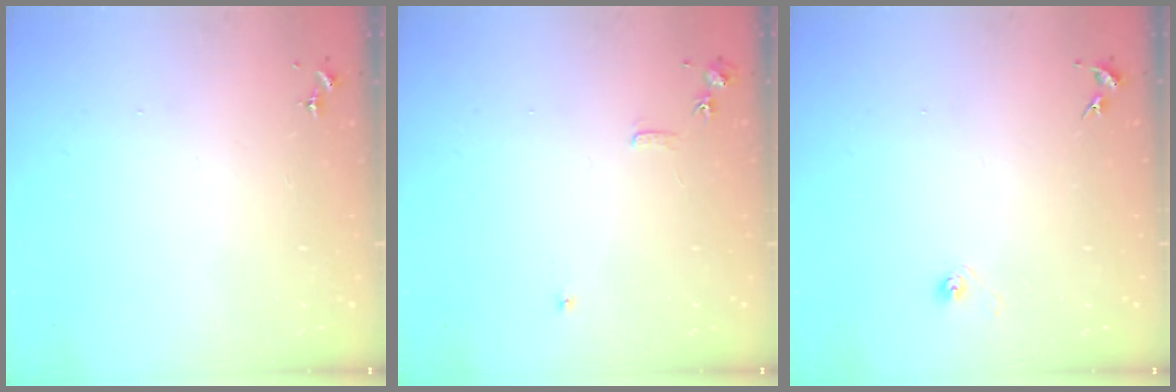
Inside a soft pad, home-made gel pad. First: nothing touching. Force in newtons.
{"total": 5.9, "press": 5.9, "slide": 0.7}
{"total": 3.2, "press": 2.7, "slide": 1.7}